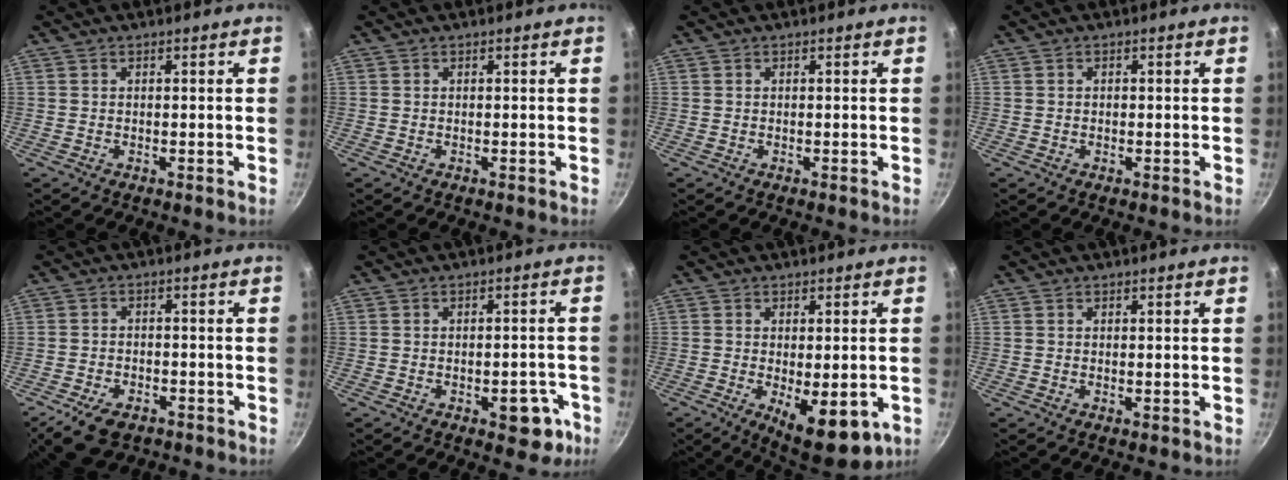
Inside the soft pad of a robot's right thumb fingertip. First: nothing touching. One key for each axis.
{"total": 0.0}
{"total": 0.0}
{"total": 0.6, "fx": 0.0, "fy": 0.5, "fz": 0.2, "tx": -0.002, "ty": 0.004, "tz": 0.000}
{"total": 8.3, "fx": -5.2, "fy": 4.5, "fz": 4.6, "tx": -0.084, "ty": 0.018, "tz": -0.084}
{"total": 6.9, "fx": -3.1, "fy": 3.8, "fz": 4.9, "tx": -0.029, "ty": 0.024, "tz": -0.031}
{"total": 11.5, "fx": -3.4, "fy": 4.6, "fz": 10.0, "tx": -0.126, "ty": -0.012, "tz": -0.034}
{"total": 0.0}